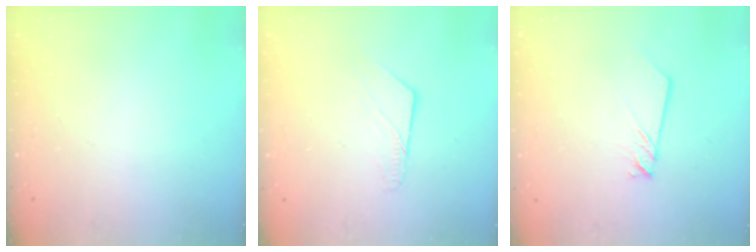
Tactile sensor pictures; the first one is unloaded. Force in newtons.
{"total": 6.6, "press": 6.5, "slide": 0.5}
{"total": 2.5, "press": 2.5, "slide": 0.1}